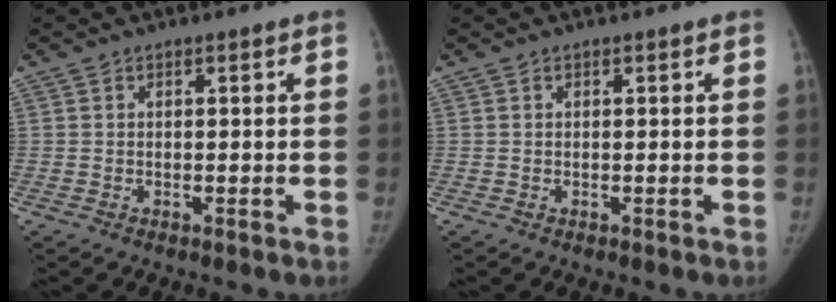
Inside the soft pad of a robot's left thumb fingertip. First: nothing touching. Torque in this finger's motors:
{"motor_torque": [-0.12, 0.14, 0.20, 0.00, 0.02]}